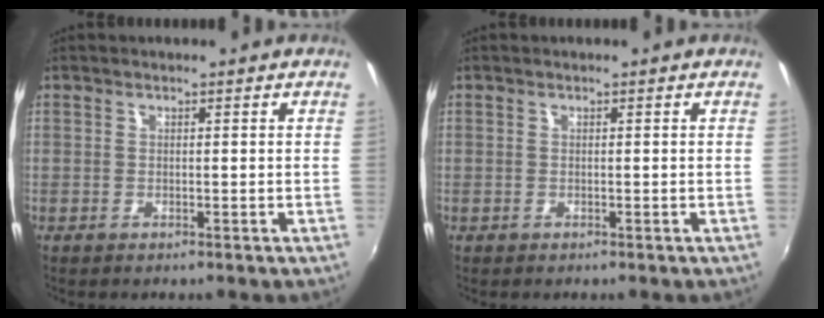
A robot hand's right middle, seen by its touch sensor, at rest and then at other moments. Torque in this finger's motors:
{"motor_torque": [-0.07, -0.20, -0.01, 0.00]}